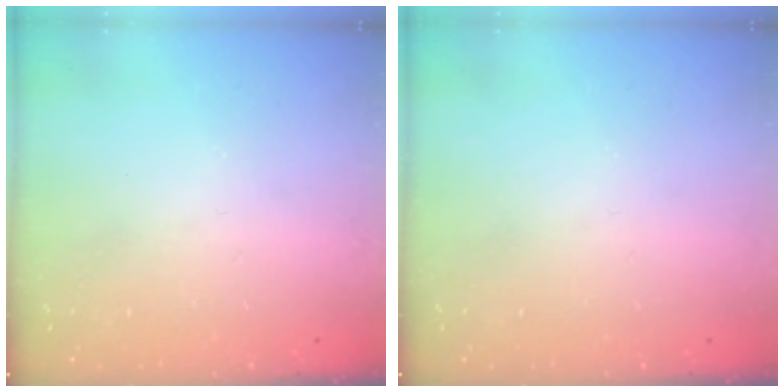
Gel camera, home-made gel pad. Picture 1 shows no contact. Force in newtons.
{"total": 0.0}